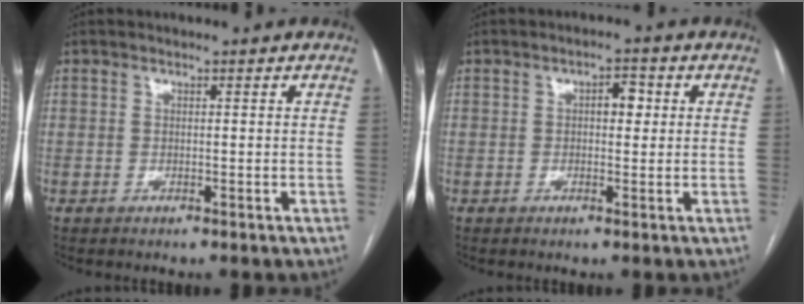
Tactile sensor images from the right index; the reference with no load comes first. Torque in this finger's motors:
{"motor_torque": [0.04, 0.04, 0.03, 0.03]}